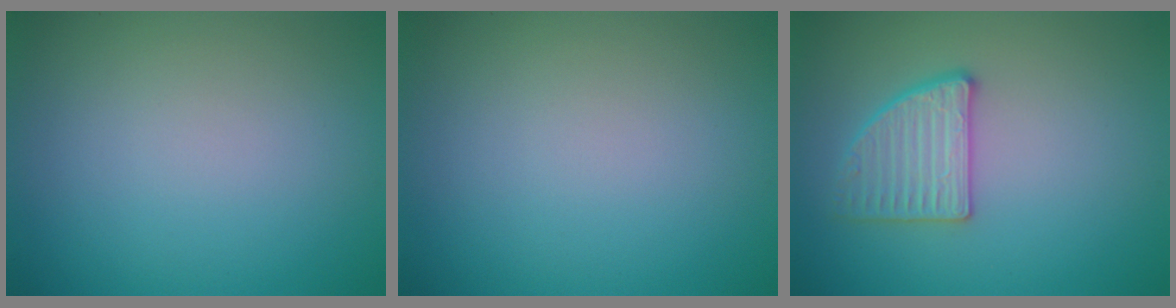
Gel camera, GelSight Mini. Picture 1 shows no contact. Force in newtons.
{"total": 0.0}
{"total": 3.0, "press": 3.0, "slide": 0.6}